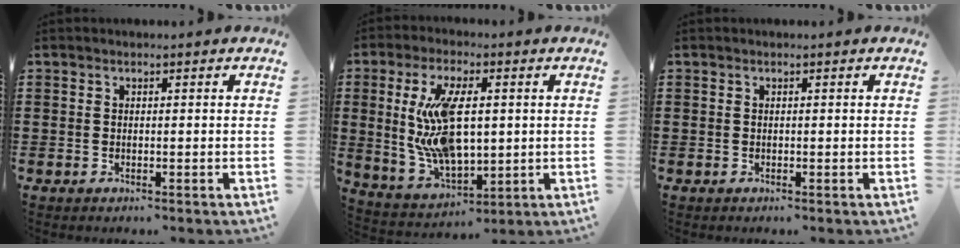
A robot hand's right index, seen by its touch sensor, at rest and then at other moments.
{"total": 12.1, "force": [1.5, 5.9, 10.4], "torque": [-0.221, -0.004, 0.023]}
{"total": 0.0}